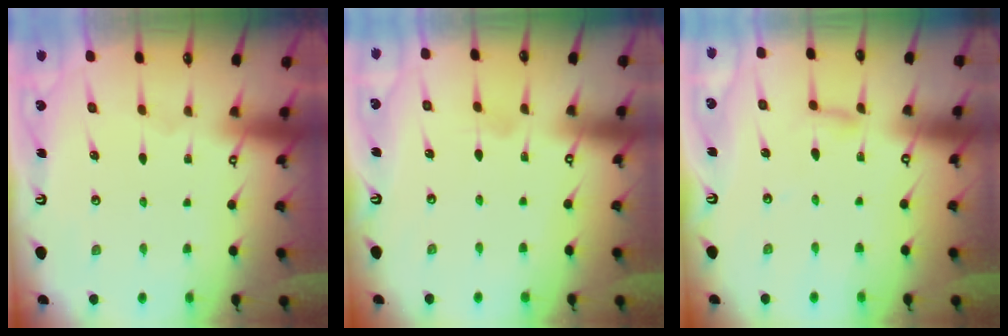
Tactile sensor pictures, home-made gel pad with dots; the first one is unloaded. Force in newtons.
{"total": 2.5, "press": 2.5, "slide": 0.4}
{"total": 2.6, "press": 2.6, "slide": 0.3}